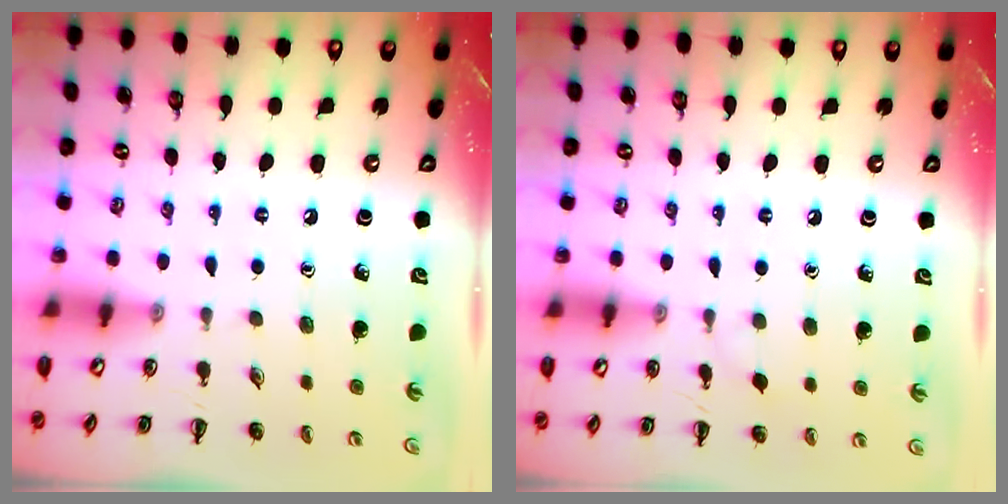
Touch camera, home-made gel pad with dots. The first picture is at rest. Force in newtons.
{"total": 3.9, "press": 3.7, "slide": 1.4}